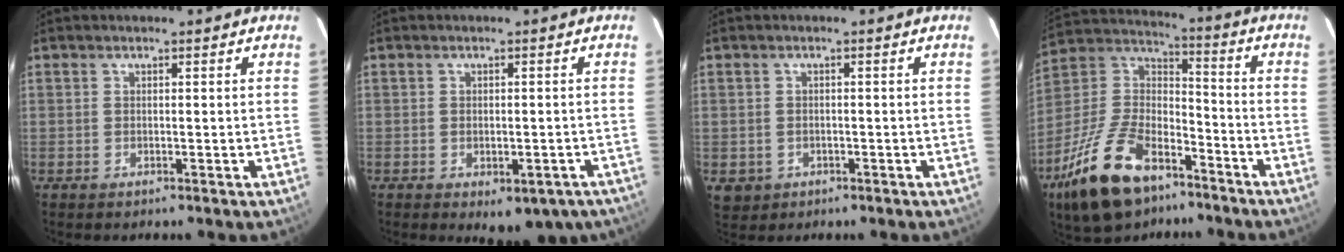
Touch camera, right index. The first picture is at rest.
{"total": 9.6, "force": [-6.7, 5.0, 4.8], "torque": [-0.064, -0.002, -0.065]}
{"total": 3.6, "force": [-1.0, 3.3, 1.1], "torque": [-0.030, 0.001, -0.004]}
{"total": 22.4, "force": [-13.7, 11.3, 13.7], "torque": [-0.287, 0.001, -0.237]}